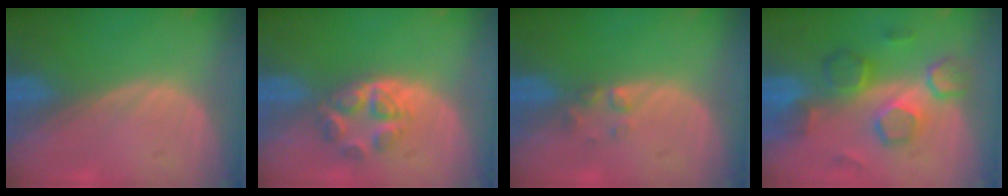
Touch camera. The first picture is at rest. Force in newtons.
{"total": 5.0, "press": 4.8, "slide": 1.4}
{"total": 1.7, "press": 1.7, "slide": 0.2}
{"total": 8.3, "press": 8.2, "slide": 1.4}